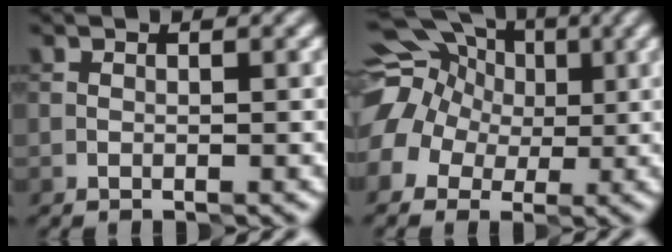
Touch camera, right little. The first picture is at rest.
{"total": 14.1, "force": [2.6, 12.1, 6.8], "torque": [-0.156, 0.044, 0.004]}